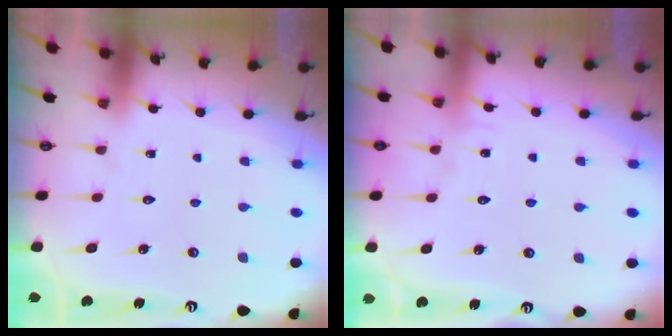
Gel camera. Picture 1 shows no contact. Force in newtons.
{"total": 3.9, "press": 3.9, "slide": 0.4}